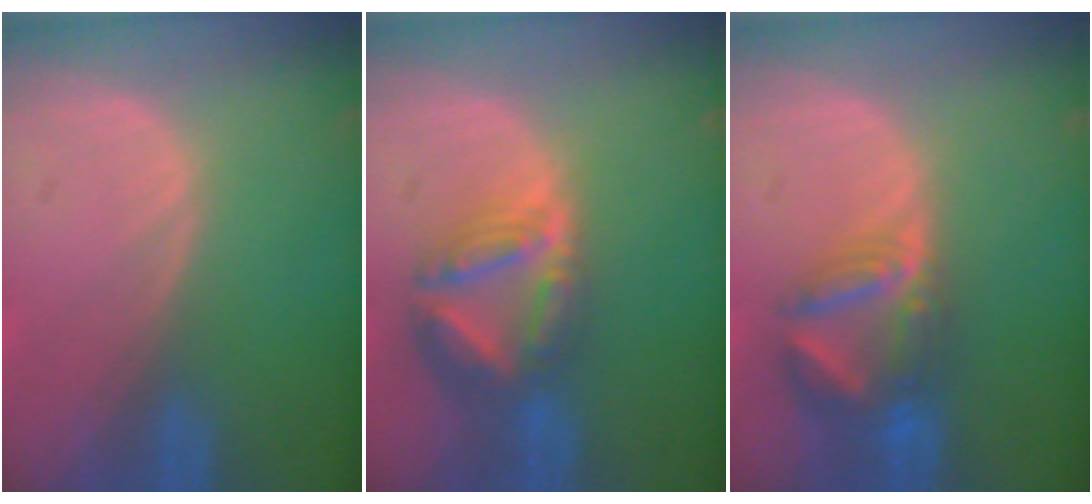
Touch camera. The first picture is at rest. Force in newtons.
{"total": 8.2, "press": 7.0, "slide": 4.2}
{"total": 7.0, "press": 6.6, "slide": 2.3}